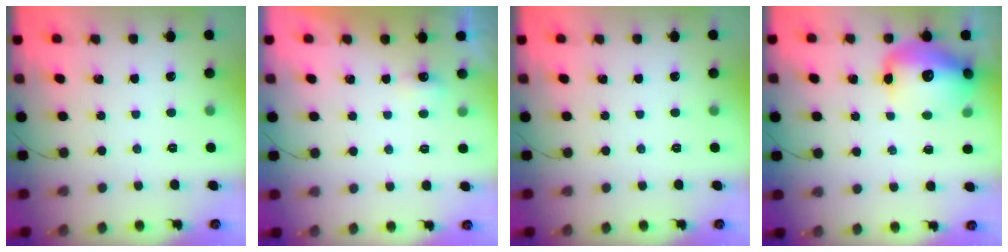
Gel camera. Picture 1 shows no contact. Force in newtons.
{"total": 2.9, "press": 2.8, "slide": 0.8}
{"total": 0.0}
{"total": 15.8, "press": 15.2, "slide": 4.3}